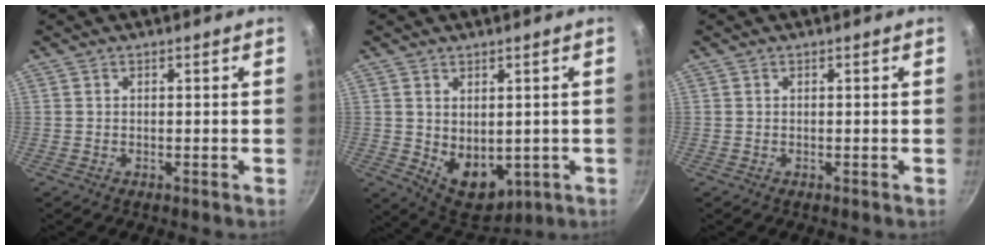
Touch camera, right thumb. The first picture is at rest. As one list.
[{"total": 9.1, "force": [0.0, 6.3, 6.6], "torque": [-0.073, -0.022, 0.023]}, {"total": 0.0}]